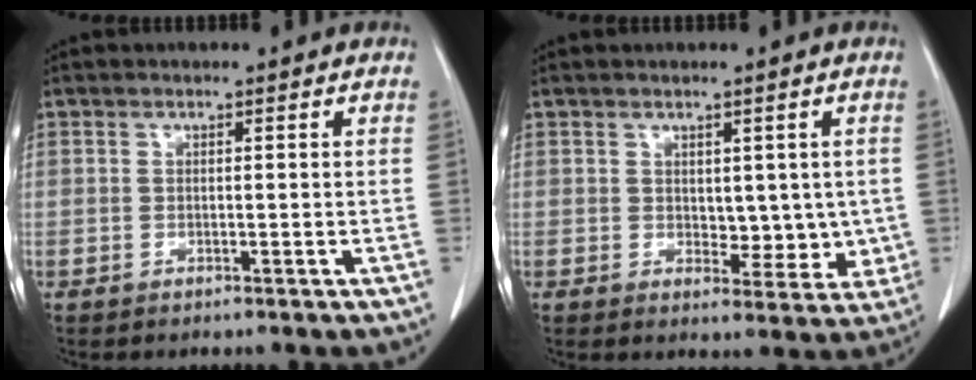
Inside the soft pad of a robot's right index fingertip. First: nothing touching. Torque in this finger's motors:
{"motor_torque": [0.03, 0.10, 0.04, 0.00]}